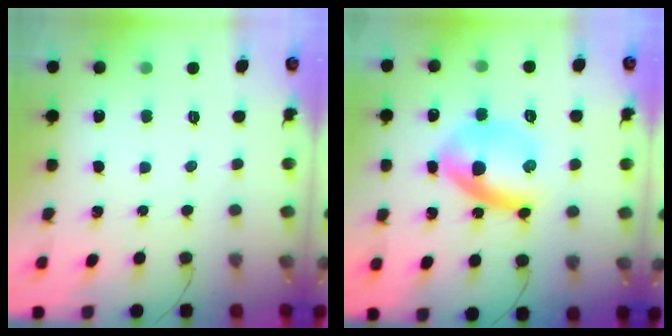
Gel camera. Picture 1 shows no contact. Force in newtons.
{"total": 11.3, "press": 11.3, "slide": 0.4}